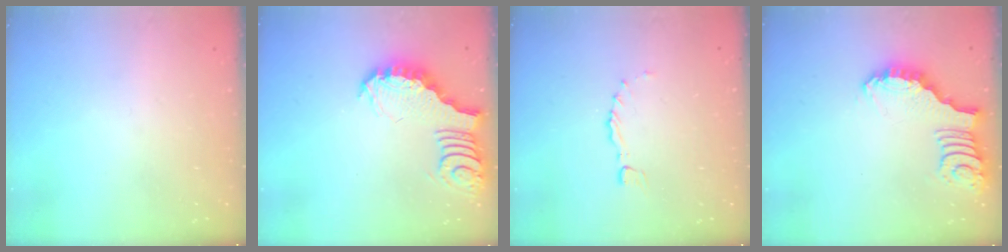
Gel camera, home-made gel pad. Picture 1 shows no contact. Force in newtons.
{"total": 3.8, "press": 3.8, "slide": 0.6}
{"total": 0.0}
{"total": 2.7, "press": 2.7, "slide": 0.2}